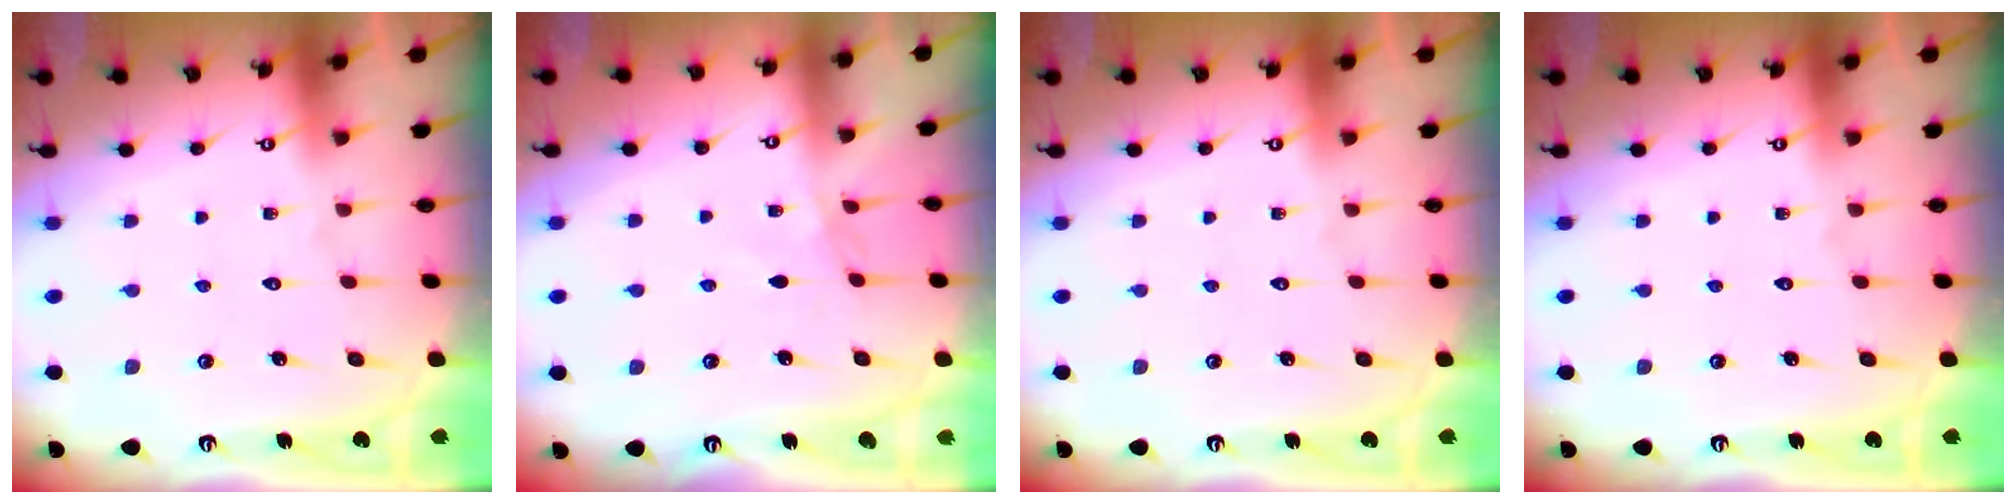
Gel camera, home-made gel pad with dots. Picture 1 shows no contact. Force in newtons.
{"total": 2.5, "press": 2.5, "slide": 0.5}
{"total": 0.0}
{"total": 0.0}